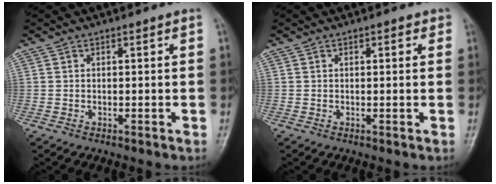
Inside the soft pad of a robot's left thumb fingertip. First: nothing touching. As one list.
[{"total": 1.4, "force": [0.7, 0.8, 1.0], "torque": [-0.006, 0.001, 0.005]}]